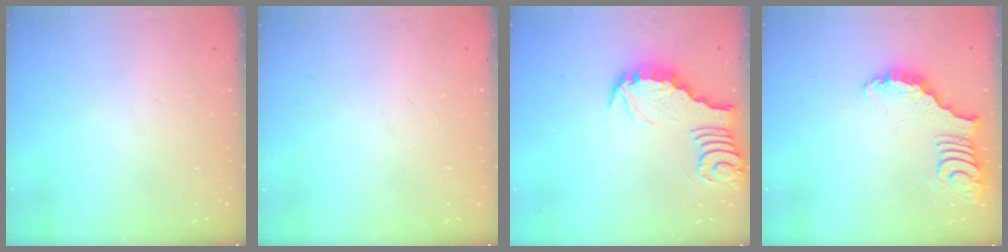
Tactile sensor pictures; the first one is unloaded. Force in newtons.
{"total": 0.0}
{"total": 3.2, "press": 3.1, "slide": 0.4}
{"total": 3.2, "press": 3.1, "slide": 0.7}